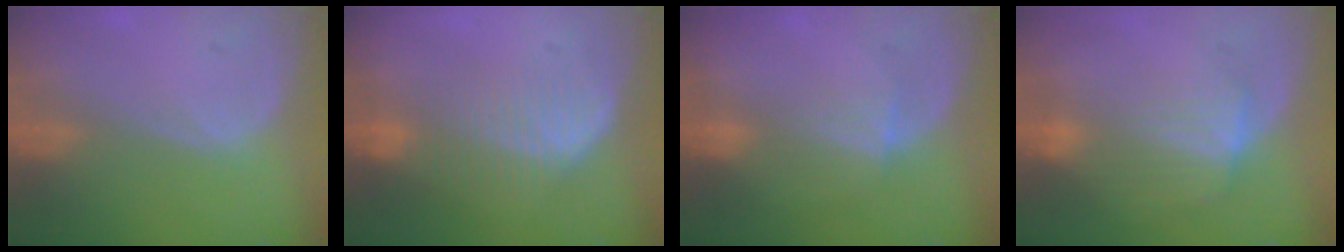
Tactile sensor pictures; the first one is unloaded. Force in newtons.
{"total": 7.1, "press": 6.6, "slide": 2.6}
{"total": 3.0, "press": 2.8, "slide": 1.1}
{"total": 7.4, "press": 6.7, "slide": 3.0}